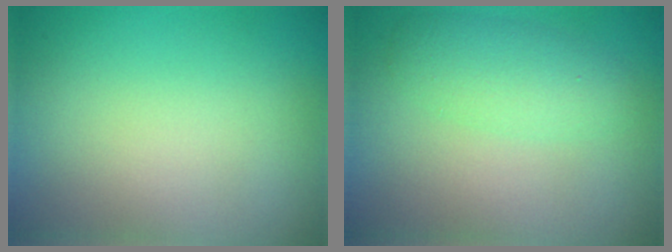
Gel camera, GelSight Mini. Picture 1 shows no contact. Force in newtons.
{"total": 3.0, "press": 3.0, "slide": 0.1}